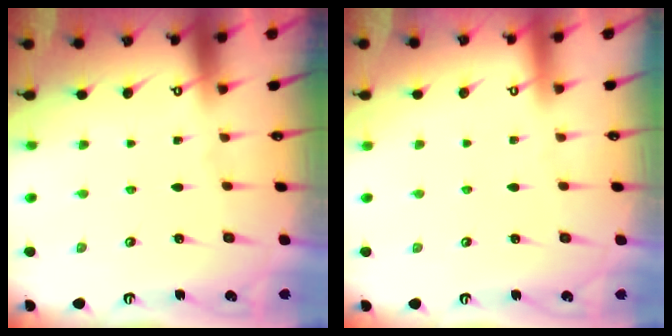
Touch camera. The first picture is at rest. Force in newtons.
{"total": 3.9, "press": 3.9, "slide": 0.1}